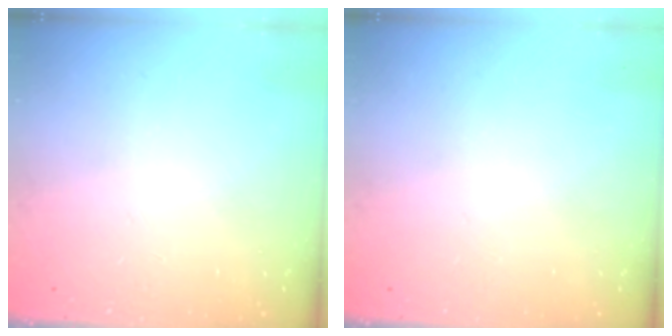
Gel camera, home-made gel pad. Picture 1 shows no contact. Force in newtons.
{"total": 0.0}